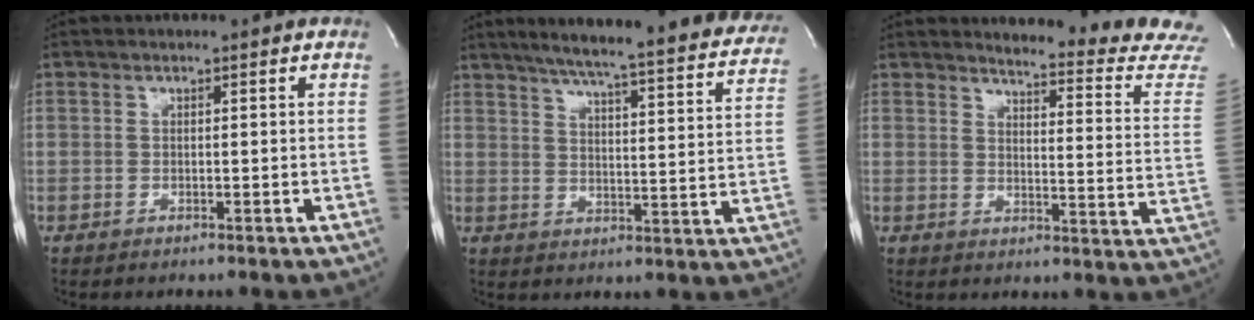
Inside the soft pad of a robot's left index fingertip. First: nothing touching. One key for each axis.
{"total": 29.0, "fx": 25.4, "fy": 2.7, "fz": 13.8, "tx": -0.205, "ty": -0.058, "tz": 0.303}
{"total": 15.6, "fx": 15.3, "fy": -1.4, "fz": 2.4, "tx": -0.028, "ty": -0.150, "tz": 0.154}